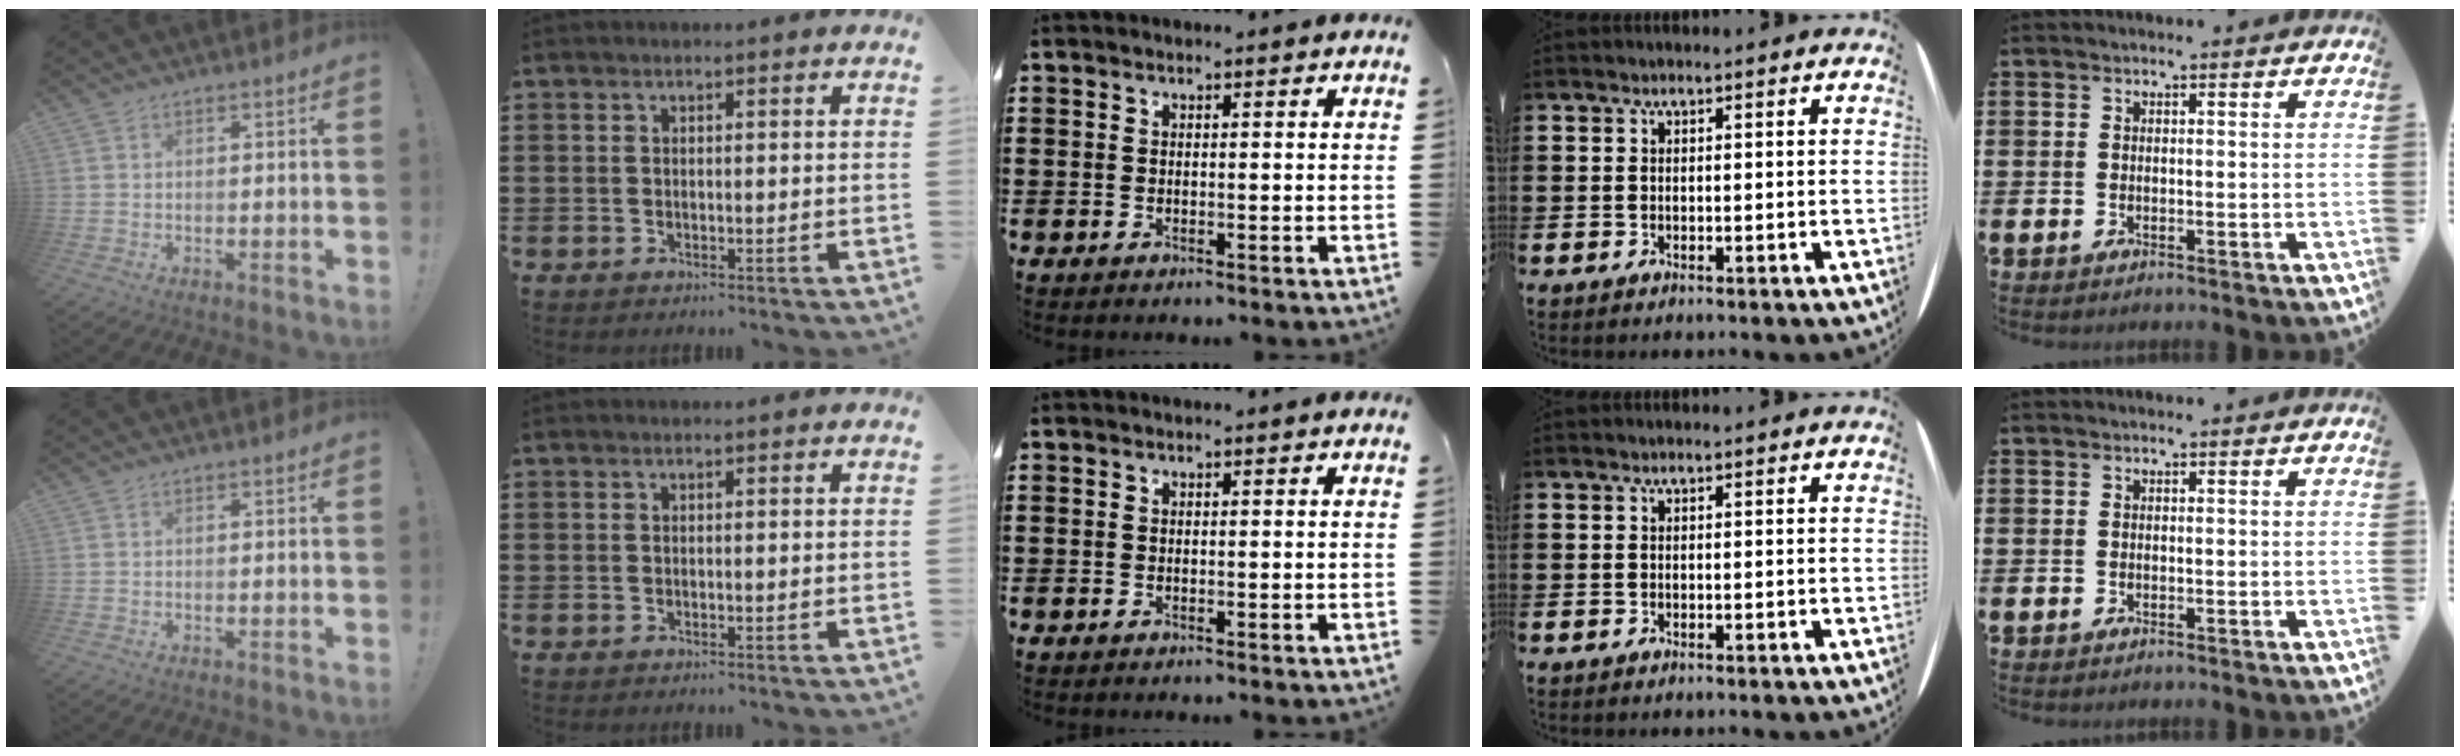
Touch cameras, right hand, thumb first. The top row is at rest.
{}